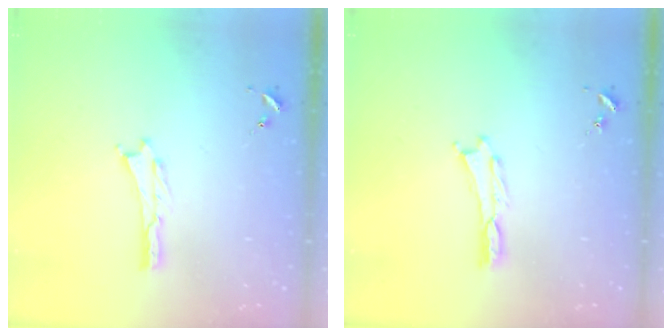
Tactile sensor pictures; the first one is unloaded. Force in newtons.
{"total": 0.0}